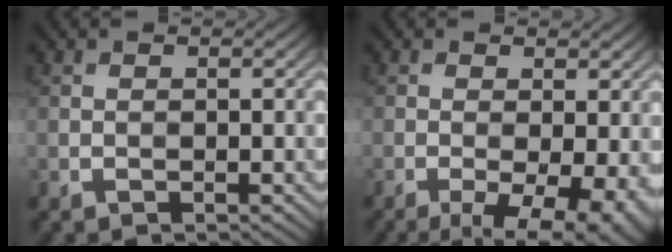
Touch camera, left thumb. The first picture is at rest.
{"total": 9.1, "force": [-3.7, 3.4, 7.6], "torque": [-0.118, -0.015, -0.050]}